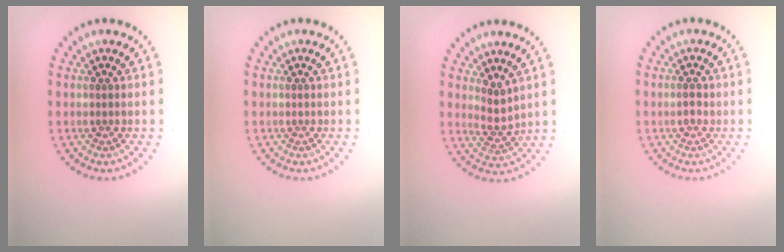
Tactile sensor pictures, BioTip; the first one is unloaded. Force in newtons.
{"total": 0.0}
{"total": 2.1, "press": 1.6, "slide": 1.4}
{"total": 0.9, "press": 0.9, "slide": 0.2}